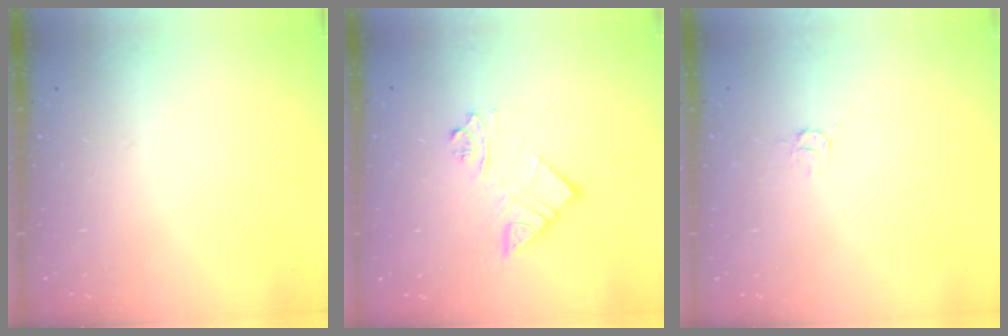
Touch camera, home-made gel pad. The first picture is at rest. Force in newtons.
{"total": 8.0, "press": 7.9, "slide": 0.7}
{"total": 3.1, "press": 3.1, "slide": 0.2}